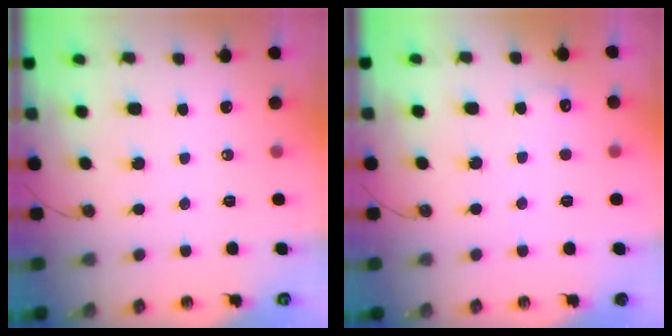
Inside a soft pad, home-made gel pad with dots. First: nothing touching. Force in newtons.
{"total": 5.6, "press": 5.5, "slide": 1.2}